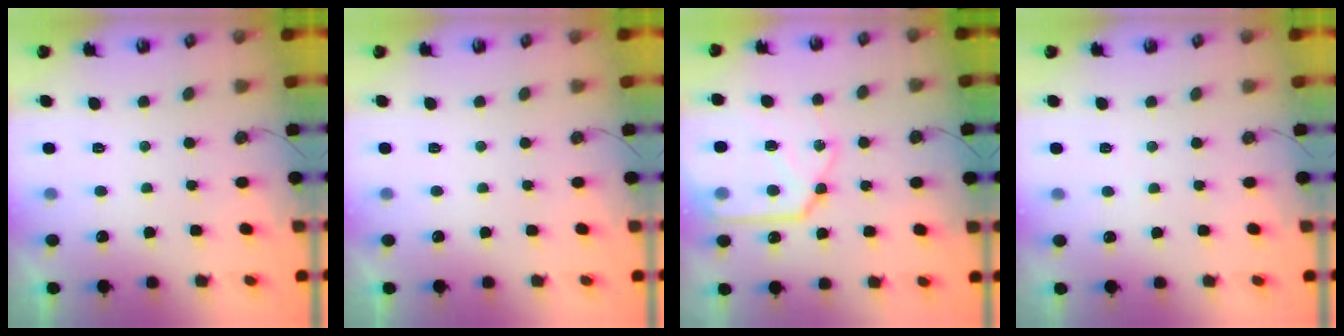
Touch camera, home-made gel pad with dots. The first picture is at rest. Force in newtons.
{"total": 0.0}
{"total": 17.8, "press": 17.7, "slide": 1.8}
{"total": 2.4, "press": 2.4, "slide": 0.4}